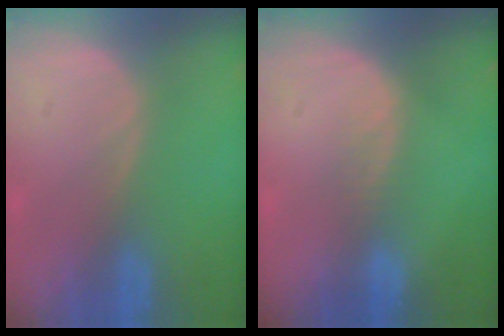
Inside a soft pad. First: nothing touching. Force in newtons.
{"total": 1.6, "press": 1.6, "slide": 0.1}